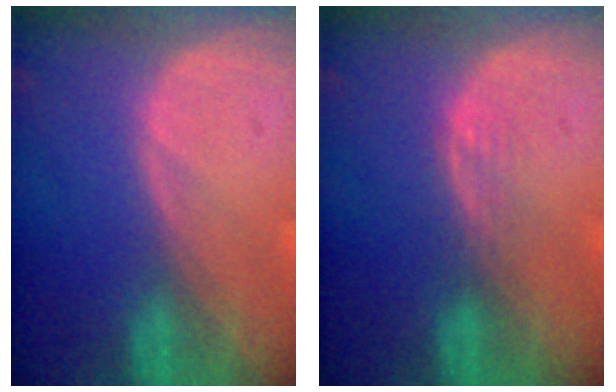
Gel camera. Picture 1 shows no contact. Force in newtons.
{"total": 1.9, "press": 1.9, "slide": 0.3}